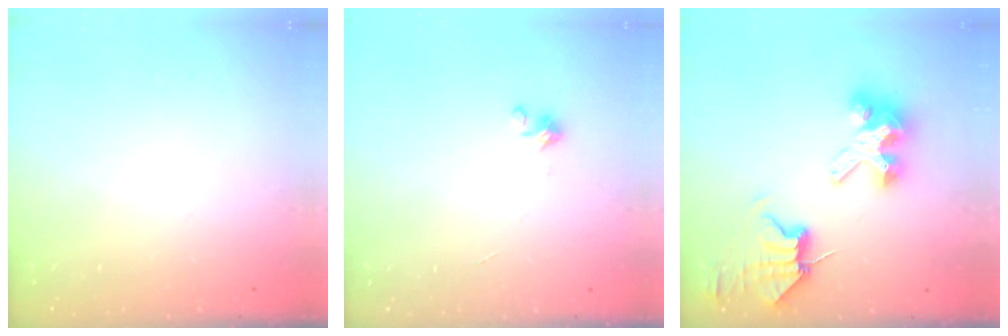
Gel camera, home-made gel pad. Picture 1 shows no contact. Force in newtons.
{"total": 2.0, "press": 2.0, "slide": 0.2}
{"total": 9.9, "press": 9.9, "slide": 1.1}